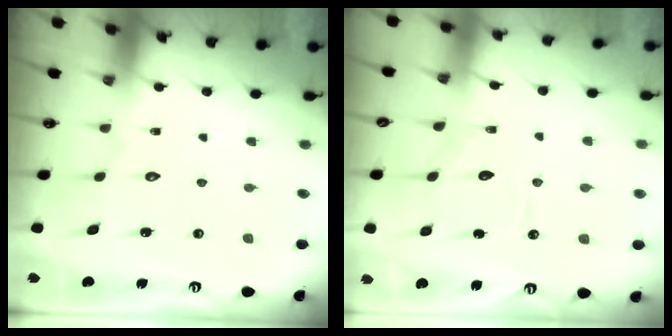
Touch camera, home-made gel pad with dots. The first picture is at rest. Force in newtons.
{"total": 11.3, "press": 11.3, "slide": 0.9}